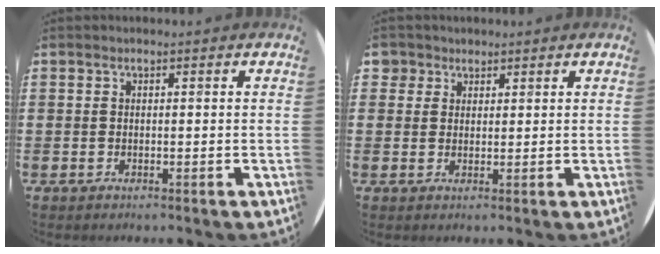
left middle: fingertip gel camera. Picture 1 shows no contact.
{"total": 2.1, "force": [1.6, 1.4, -0.1], "torque": [0.004, 0.003, 0.031]}